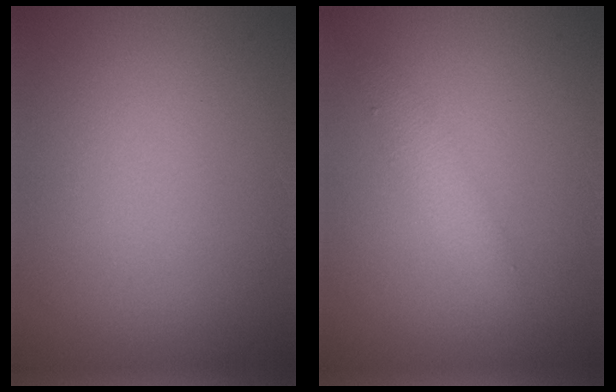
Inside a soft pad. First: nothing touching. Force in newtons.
{"total": 1.8, "press": 1.8, "slide": 0.1}